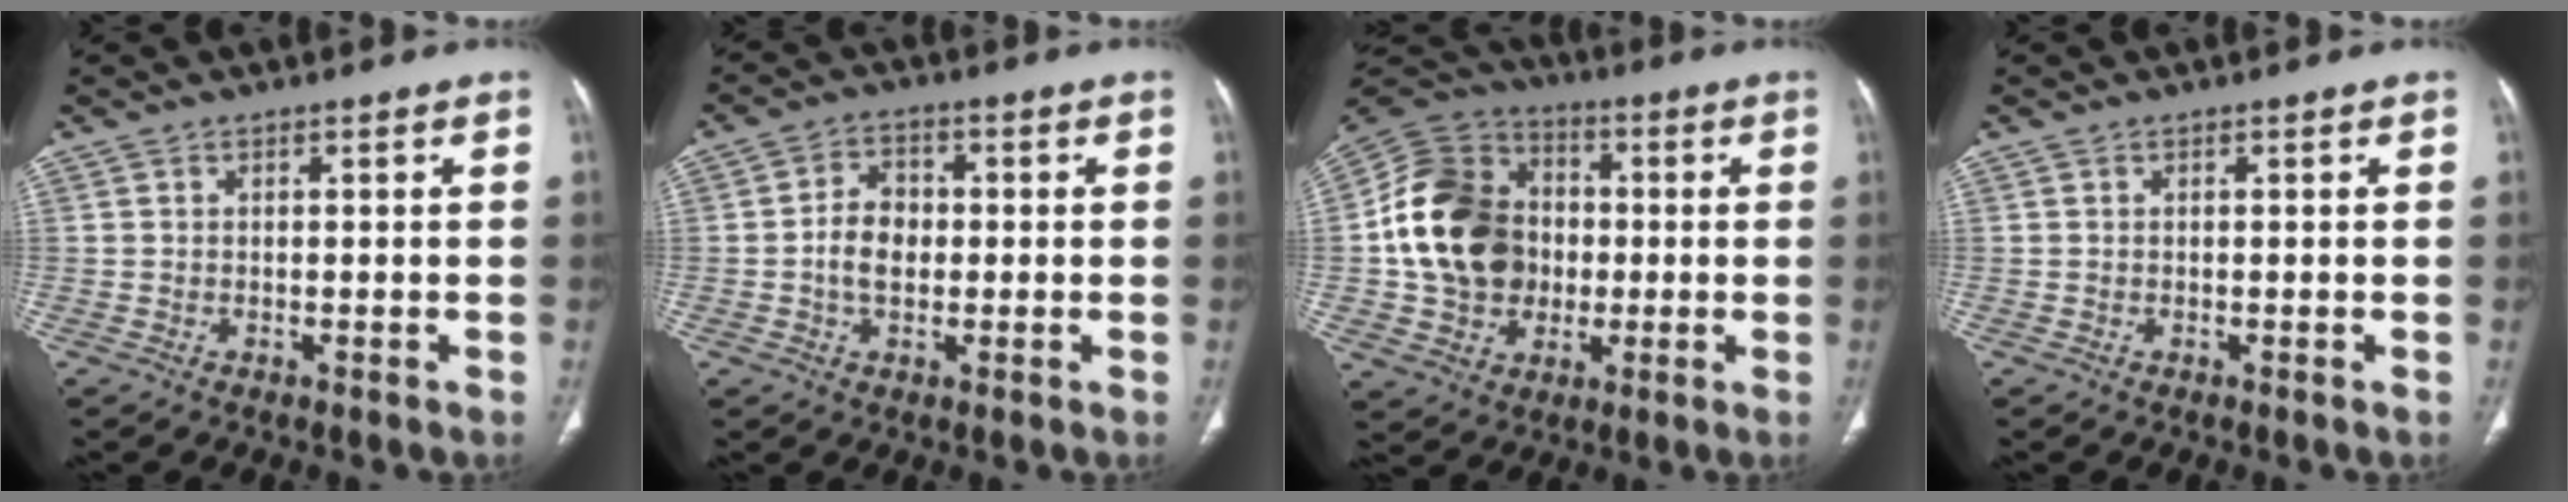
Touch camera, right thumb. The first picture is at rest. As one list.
[{"total": 5.9, "force": [-0.5, 4.2, 4.1], "torque": [-0.064, 0.014, -0.014]}, {"total": 18.8, "force": [-0.4, 15.5, 10.7], "torque": [-0.175, 0.023, -0.007]}, {"total": 0.0}]